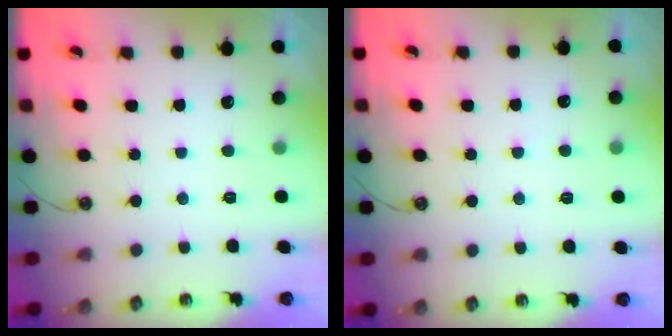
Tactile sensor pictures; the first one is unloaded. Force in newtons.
{"total": 2.3, "press": 2.3, "slide": 0.2}